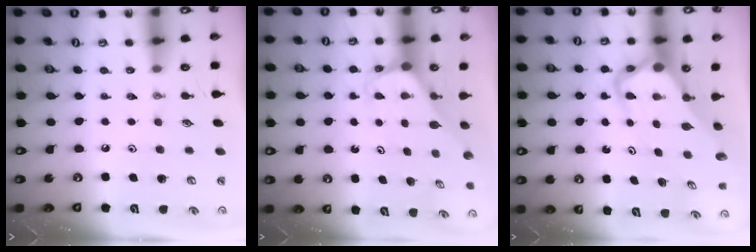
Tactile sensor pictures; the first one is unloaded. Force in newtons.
{"total": 1.9, "press": 1.9, "slide": 0.1}
{"total": 7.8, "press": 7.7, "slide": 0.7}